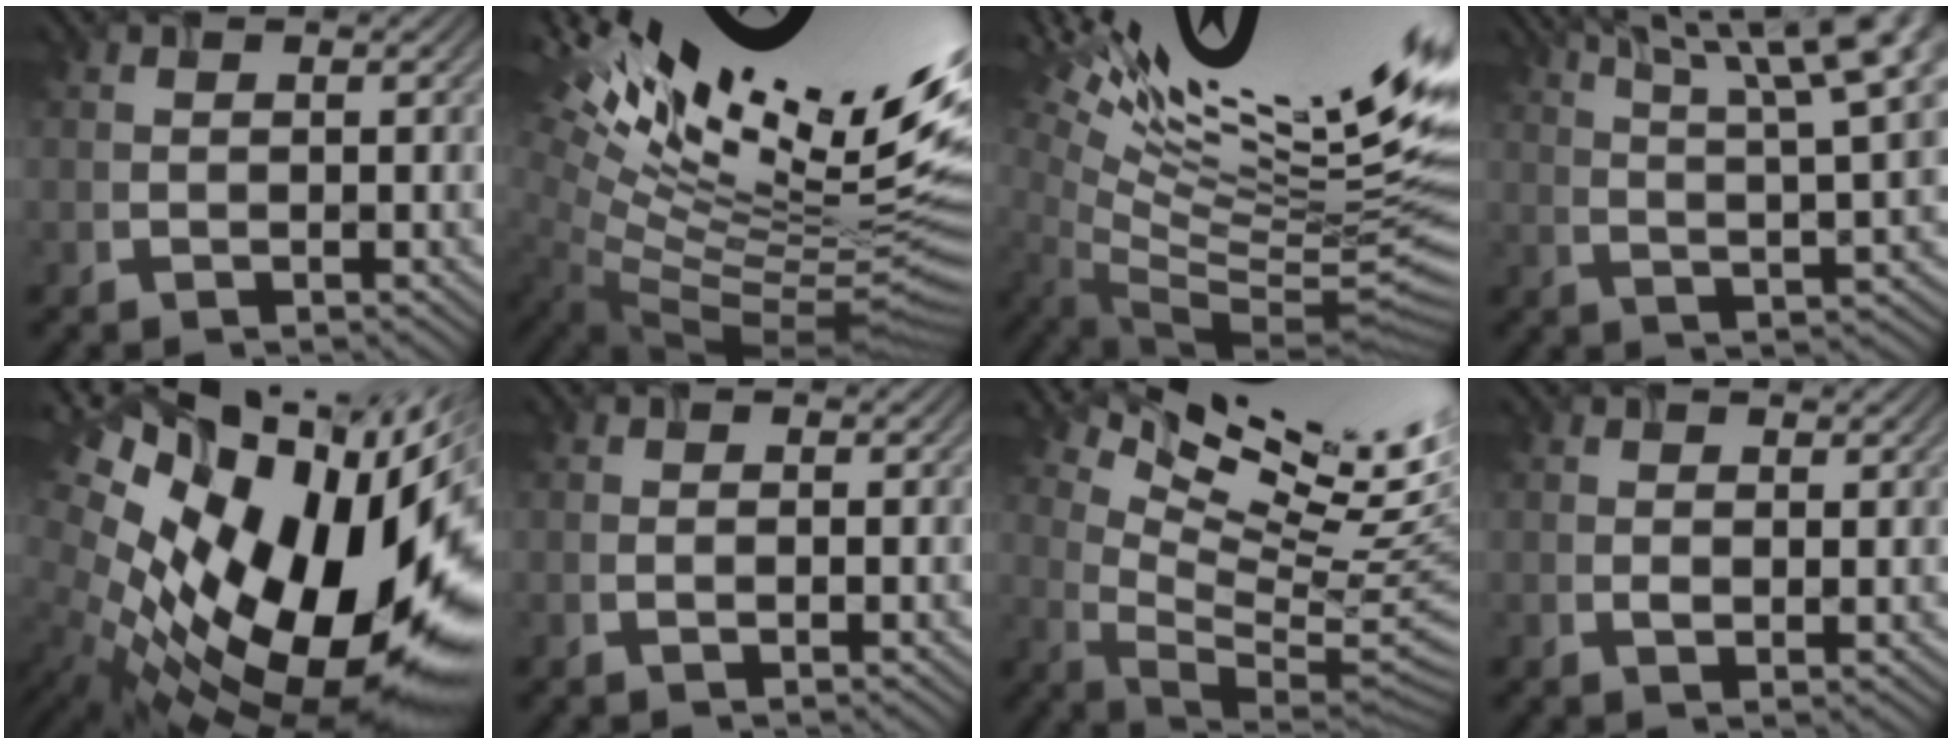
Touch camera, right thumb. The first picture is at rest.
{"total": 20.2, "force": [9.7, 7.0, 16.3], "torque": [-0.240, 0.016, 0.161]}
{"total": 18.7, "force": [7.4, 4.6, 16.5], "torque": [-0.223, 0.020, 0.126]}
{"total": 14.2, "force": [7.8, 3.5, 11.4], "torque": [-0.171, 0.010, 0.115]}
{"total": 21.2, "force": [-1.4, 11.5, 17.7], "torque": [-0.309, -0.067, 0.000]}
{"total": 0.0}
{"total": 15.0, "force": [9.2, 3.3, 11.3], "torque": [-0.184, 0.000, 0.142]}
{"total": 1.9, "force": [1.2, 0.8, 1.3], "torque": [-0.023, 0.001, 0.025]}